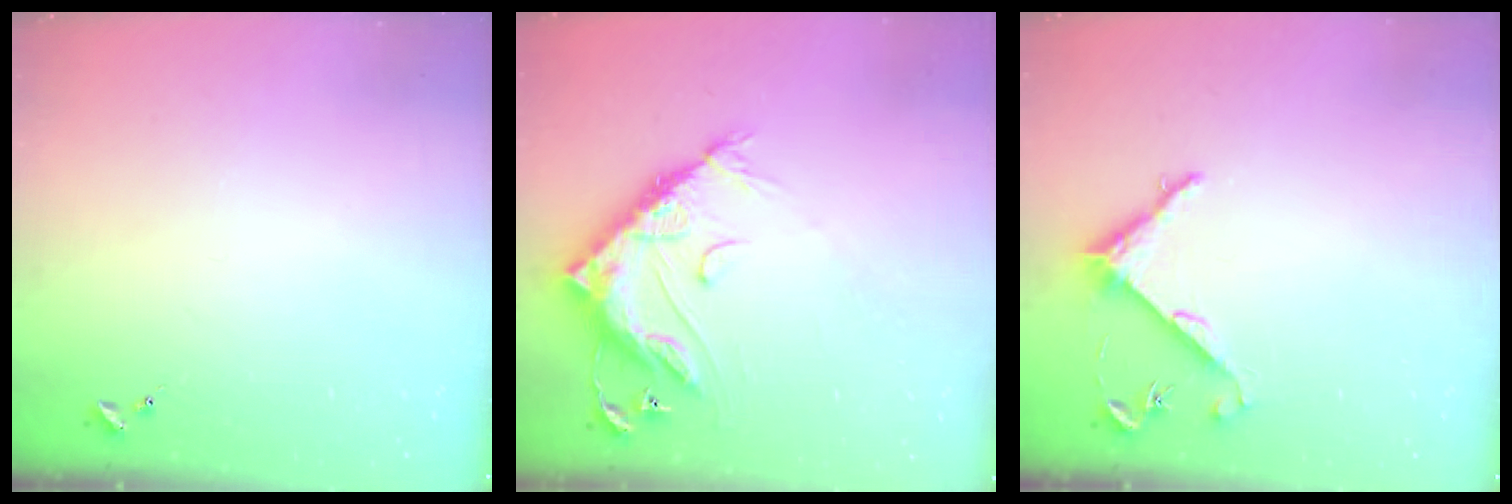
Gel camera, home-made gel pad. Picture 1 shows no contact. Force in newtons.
{"total": 15.2, "press": 15.2, "slide": 1.0}
{"total": 5.6, "press": 5.6, "slide": 0.2}